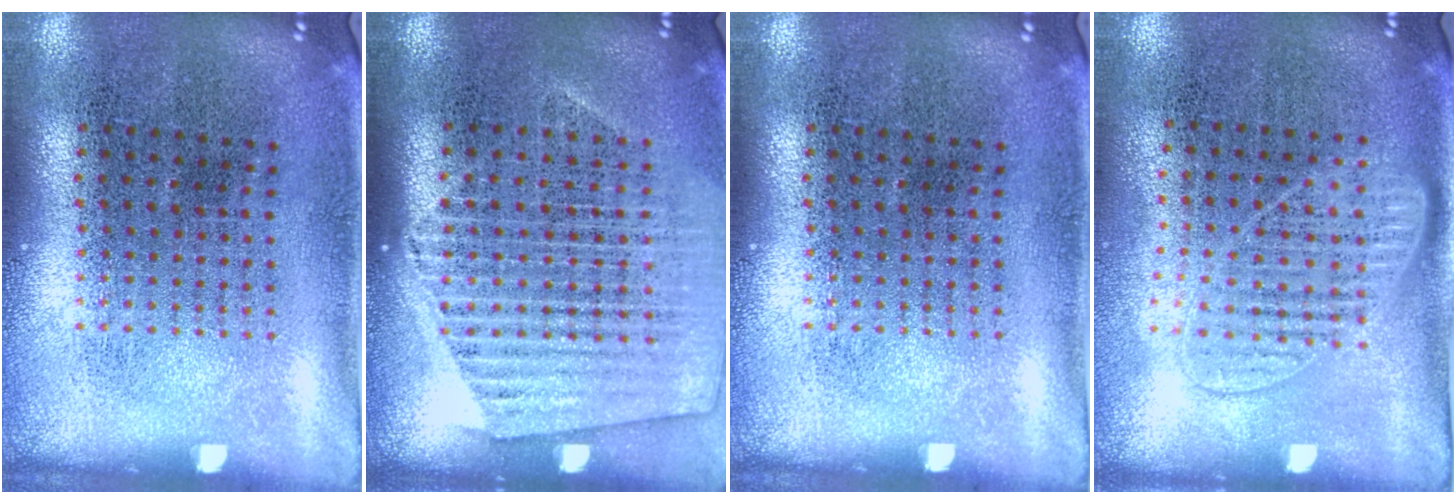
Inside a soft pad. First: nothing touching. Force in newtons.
{"total": 1.5, "press": 1.5, "slide": 0.4}
{"total": 0.0}
{"total": 1.3, "press": 1.2, "slide": 0.6}